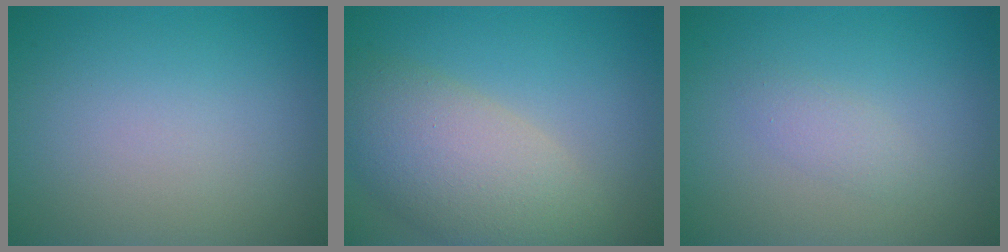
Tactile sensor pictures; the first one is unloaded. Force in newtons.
{"total": 7.6, "press": 7.6, "slide": 0.5}
{"total": 1.3, "press": 1.2, "slide": 0.1}